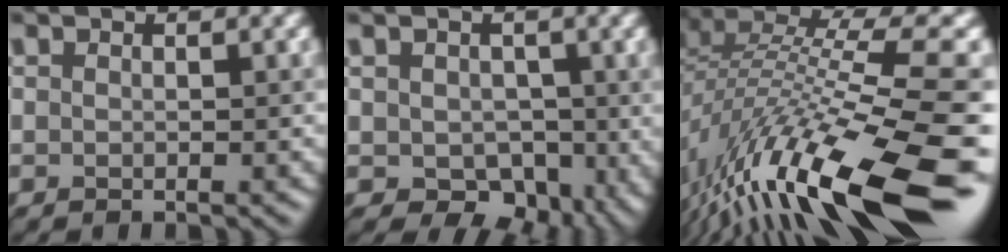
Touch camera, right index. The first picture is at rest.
{"total": 5.5, "force": [0.1, 4.2, 3.5], "torque": [-0.048, -0.018, 0.004]}
{"total": 14.8, "force": [-5.3, 3.4, 13.4], "torque": [-0.249, 0.024, -0.089]}